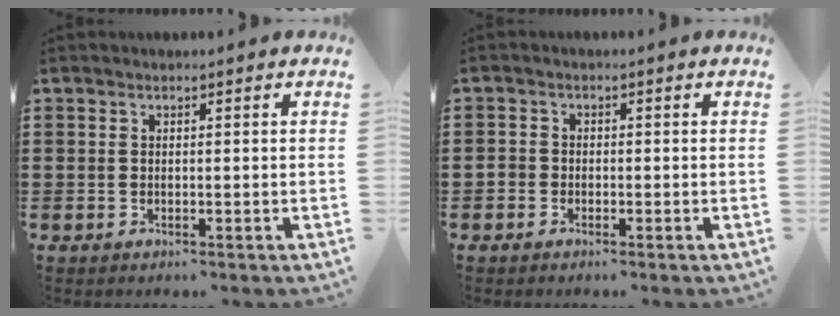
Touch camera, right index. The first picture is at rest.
{"total": 1.1, "force": [-0.6, 0.9, 0.2], "torque": [-0.006, 0.006, -0.015]}